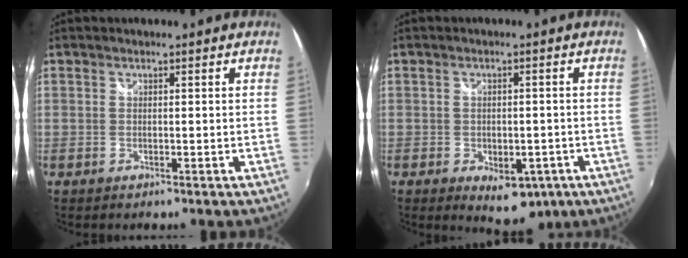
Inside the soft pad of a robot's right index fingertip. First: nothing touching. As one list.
[{"total": 8.2, "force": [-4.1, 4.8, 5.3], "torque": [-0.082, -0.012, -0.046]}]